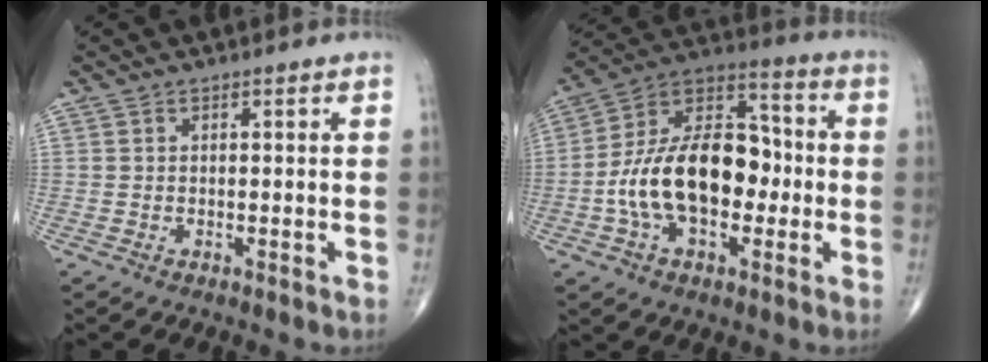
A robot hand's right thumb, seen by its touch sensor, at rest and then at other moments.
{"total": 19.9, "force": [-2.6, 11.9, 15.8], "torque": [-0.260, 0.042, -0.050]}